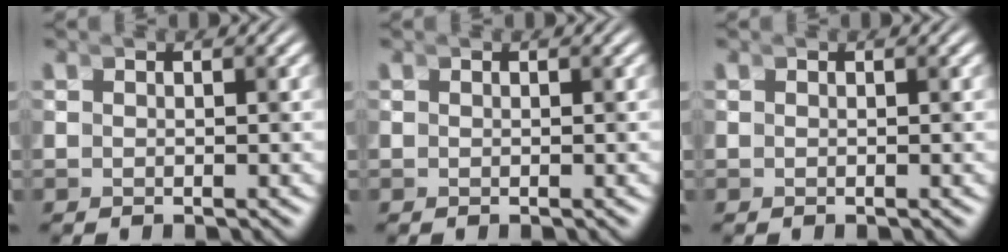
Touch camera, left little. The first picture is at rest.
{"total": 0.0}
{"total": 0.0}